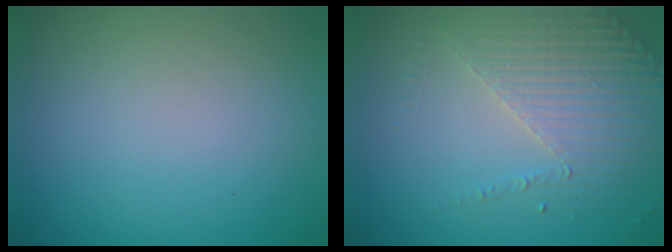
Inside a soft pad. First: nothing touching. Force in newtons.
{"total": 4.3, "press": 3.2, "slide": 2.9}